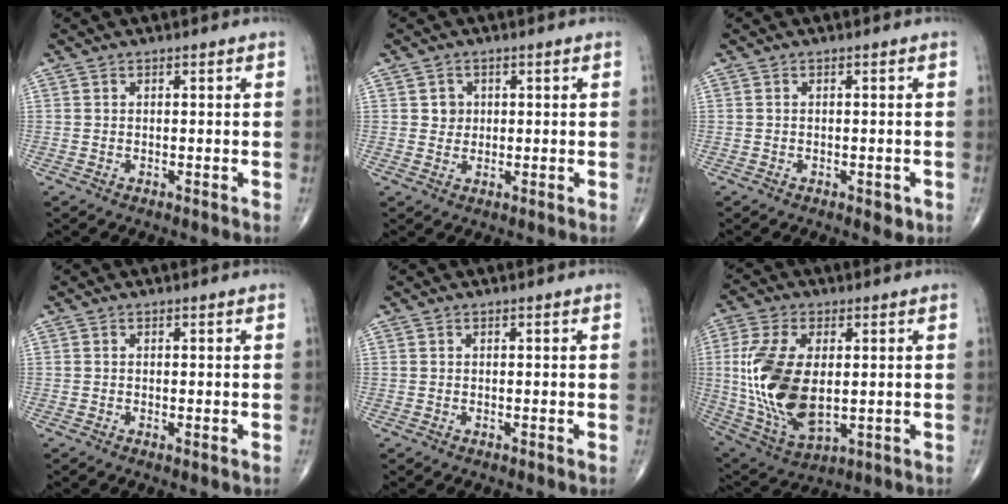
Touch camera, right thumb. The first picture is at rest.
{"total": 2.4, "force": [0.5, 2.2, 0.7], "torque": [0.003, 0.001, 0.006]}
{"total": 2.0, "force": [-0.8, 1.0, 1.5], "torque": [-0.013, -0.001, -0.008]}
{"total": 0.7, "force": [-0.2, 0.1, 0.6], "torque": [-0.014, -0.004, -0.004]}
{"total": 0.0}
{"total": 18.0, "force": [0.7, 9.7, 15.2], "torque": [-0.321, -0.016, 0.028]}